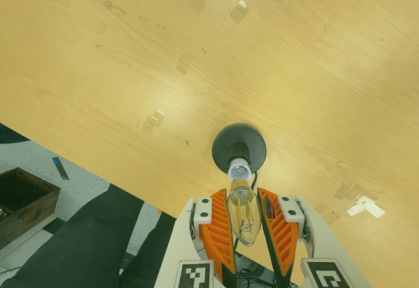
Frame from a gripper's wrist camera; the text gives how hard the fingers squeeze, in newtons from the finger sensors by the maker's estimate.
{"total": 12.6, "left": 12.6, "right": 12.6}